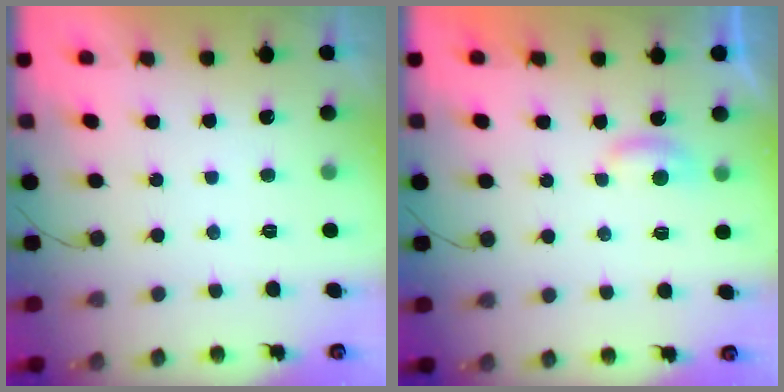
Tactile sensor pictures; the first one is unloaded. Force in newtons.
{"total": 3.6, "press": 3.6, "slide": 0.4}